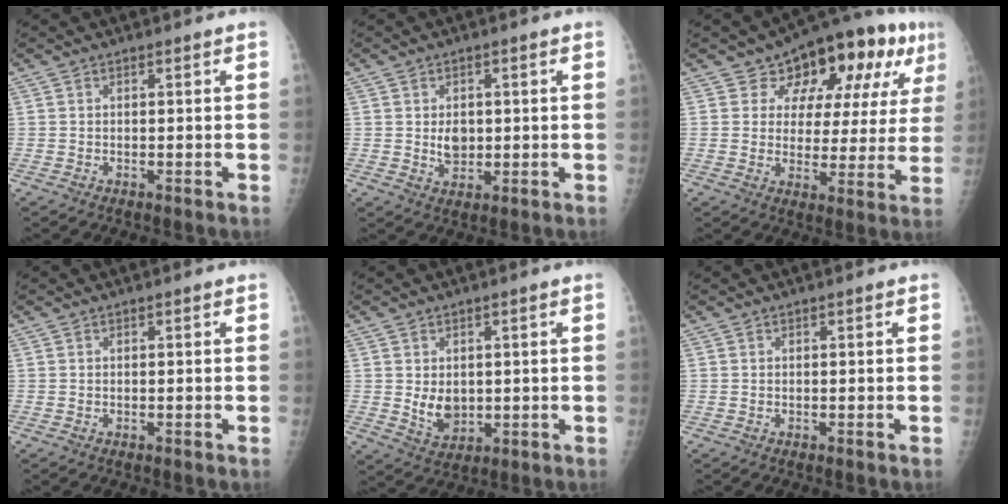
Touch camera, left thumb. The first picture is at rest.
{"total": 4.0, "force": [0.3, 3.0, 2.7], "torque": [-0.026, -0.005, 0.012]}
{"total": 16.5, "force": [8.3, 9.3, 10.8], "torque": [-0.089, -0.010, 0.114]}
{"total": 0.0}
{"total": 5.4, "force": [0.3, 4.1, 3.5], "torque": [-0.038, -0.012, 0.022]}
{"total": 0.0}